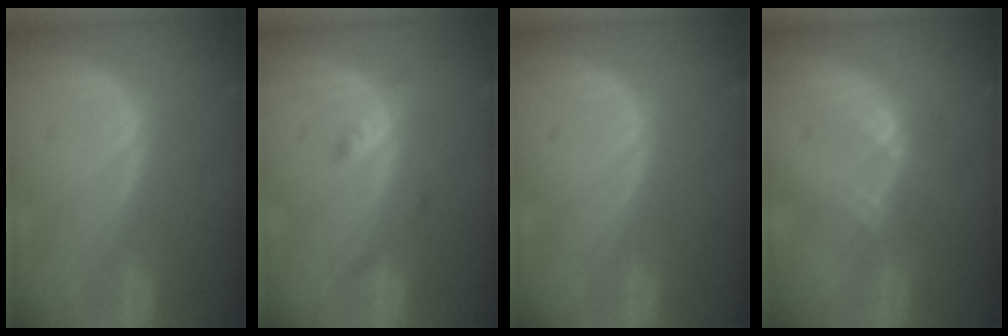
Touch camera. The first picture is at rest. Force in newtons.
{"total": 2.1, "press": 2.1, "slide": 0.2}
{"total": 0.0}
{"total": 1.5, "press": 1.4, "slide": 0.2}